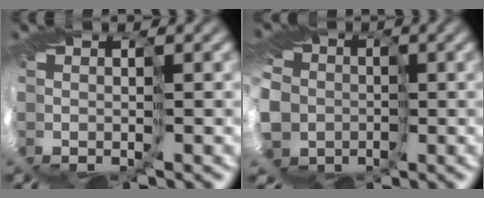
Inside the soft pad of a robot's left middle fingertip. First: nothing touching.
{"total": 14.5, "force": [-4.2, 13.2, 4.1], "torque": [-0.140, -0.034, -0.094]}